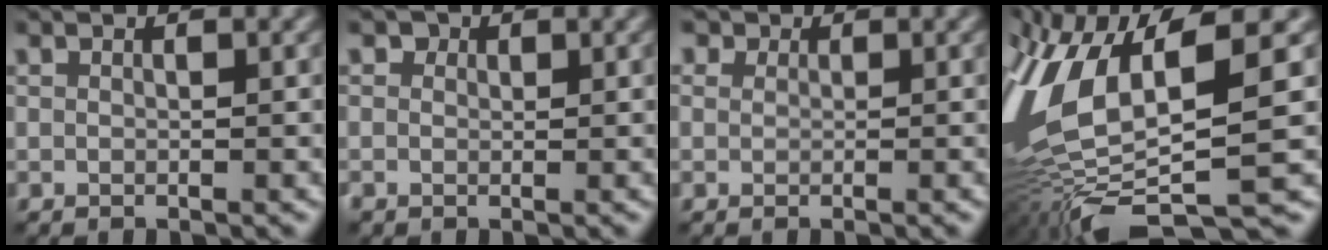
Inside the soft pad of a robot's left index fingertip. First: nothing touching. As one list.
[{"total": 1.6, "force": [0.5, 1.5, 0.4], "torque": [-0.002, 0.004, -0.001]}, {"total": 1.7, "force": [0.9, 1.3, 0.6], "torque": [-0.007, 0.010, -0.009]}, {"total": 13.5, "force": [-2.1, 5.1, 12.3], "torque": [-0.267, -0.008, -0.018]}]